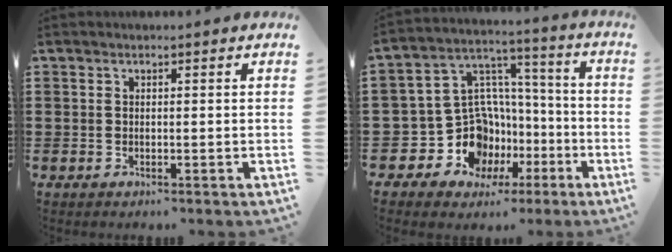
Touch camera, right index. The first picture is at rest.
{"total": 12.0, "force": [-3.3, 10.6, 4.6], "torque": [-0.145, -0.014, -0.035]}